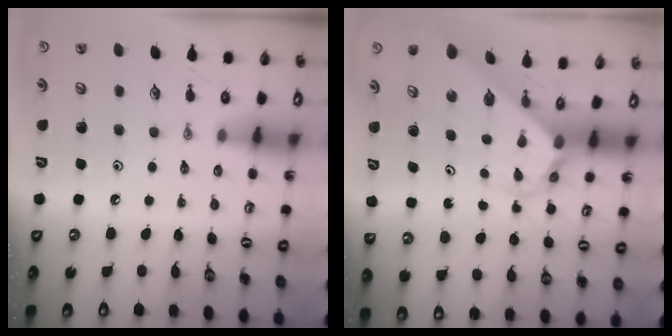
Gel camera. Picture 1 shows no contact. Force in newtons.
{"total": 2.6, "press": 2.6, "slide": 0.2}